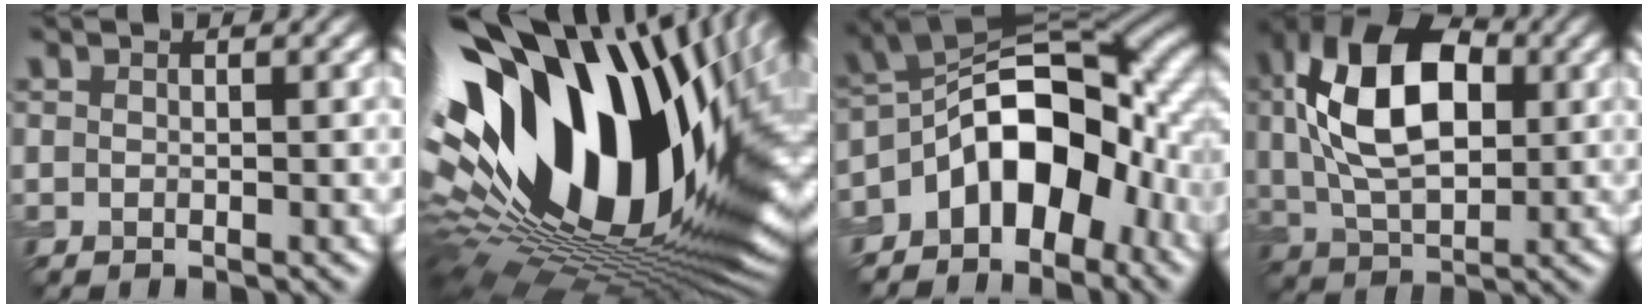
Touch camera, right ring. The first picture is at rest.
{"total": 19.9, "force": [5.5, 10.9, 15.7], "torque": [-0.273, -0.005, 0.089]}
{"total": 10.6, "force": [-4.4, 6.0, 7.6], "torque": [-0.098, 0.020, -0.086]}
{"total": 11.7, "force": [2.7, 7.2, 8.9], "torque": [-0.173, 0.016, 0.049]}